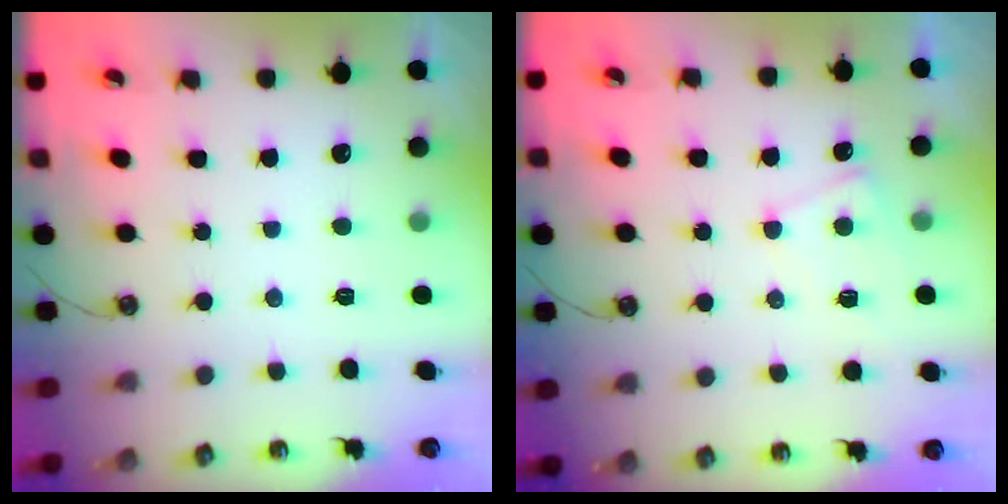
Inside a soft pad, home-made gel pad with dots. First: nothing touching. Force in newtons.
{"total": 1.6, "press": 1.6, "slide": 0.5}